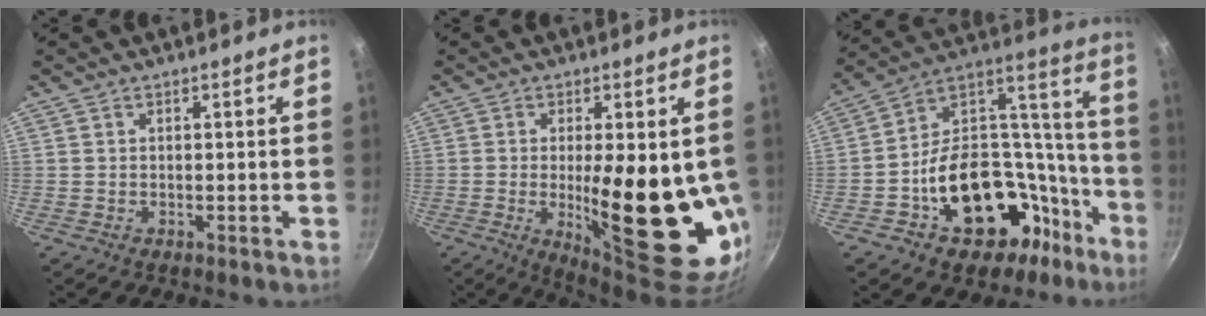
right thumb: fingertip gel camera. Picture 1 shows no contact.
{"total": 19.1, "force": [-1.8, 6.4, 17.9], "torque": [-0.245, -0.018, -0.012]}
{"total": 29.3, "force": [-12.9, 19.5, 17.7], "torque": [-0.211, 0.117, -0.180]}